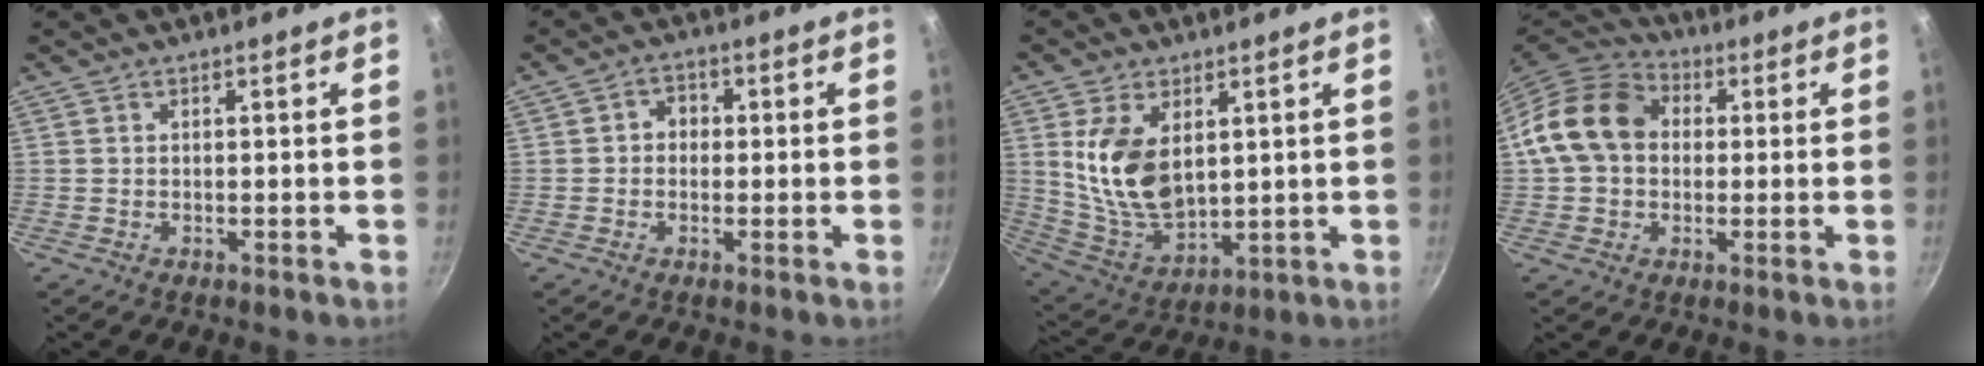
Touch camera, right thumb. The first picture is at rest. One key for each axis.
{"total": 3.3, "fx": -0.1, "fy": 2.9, "fz": 1.7, "tx": -0.006, "ty": 0.009, "tz": -0.007}
{"total": 13.9, "fx": 3.4, "fy": 8.3, "fz": 10.5, "tx": -0.187, "ty": -0.035, "tz": 0.081}
{"total": 14.4, "fx": 1.6, "fy": 11.4, "fz": 8.7, "tx": -0.131, "ty": 0.030, "tz": 0.012}